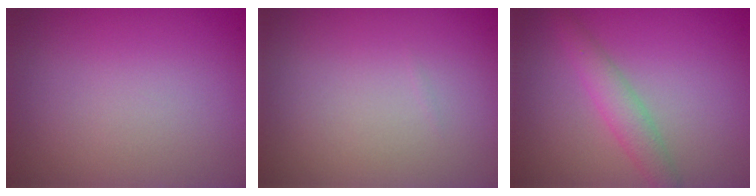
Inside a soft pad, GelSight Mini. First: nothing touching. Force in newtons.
{"total": 0.0}
{"total": 2.5, "press": 2.5, "slide": 0.1}